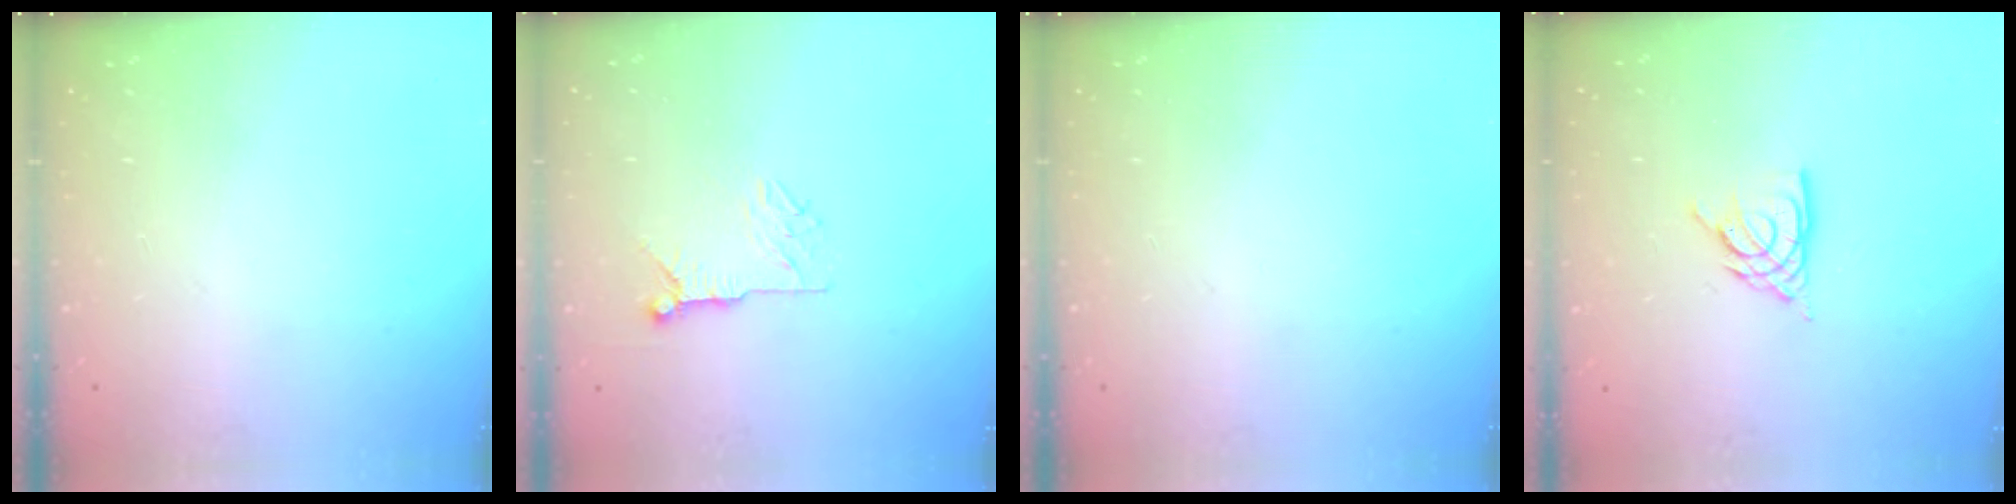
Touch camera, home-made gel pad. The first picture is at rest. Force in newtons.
{"total": 7.2, "press": 7.2, "slide": 0.5}
{"total": 0.0}
{"total": 7.3, "press": 7.3, "slide": 0.6}